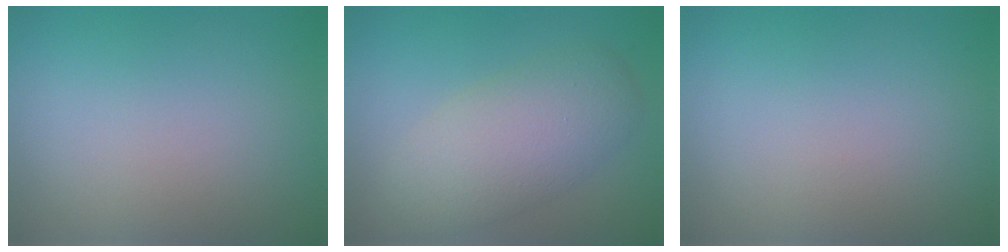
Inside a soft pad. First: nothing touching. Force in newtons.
{"total": 5.9, "press": 5.9, "slide": 0.4}
{"total": 0.0}